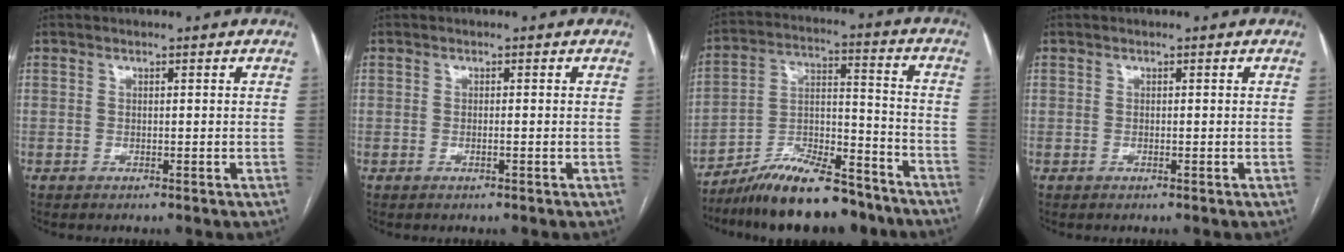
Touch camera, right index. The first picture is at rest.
{"total": 0.7, "force": [-0.4, 0.1, 0.6], "torque": [-0.013, 0.000, -0.005]}
{"total": 17.5, "force": [-14.8, 4.3, 8.5], "torque": [-0.154, 0.018, -0.251]}
{"total": 0.0}